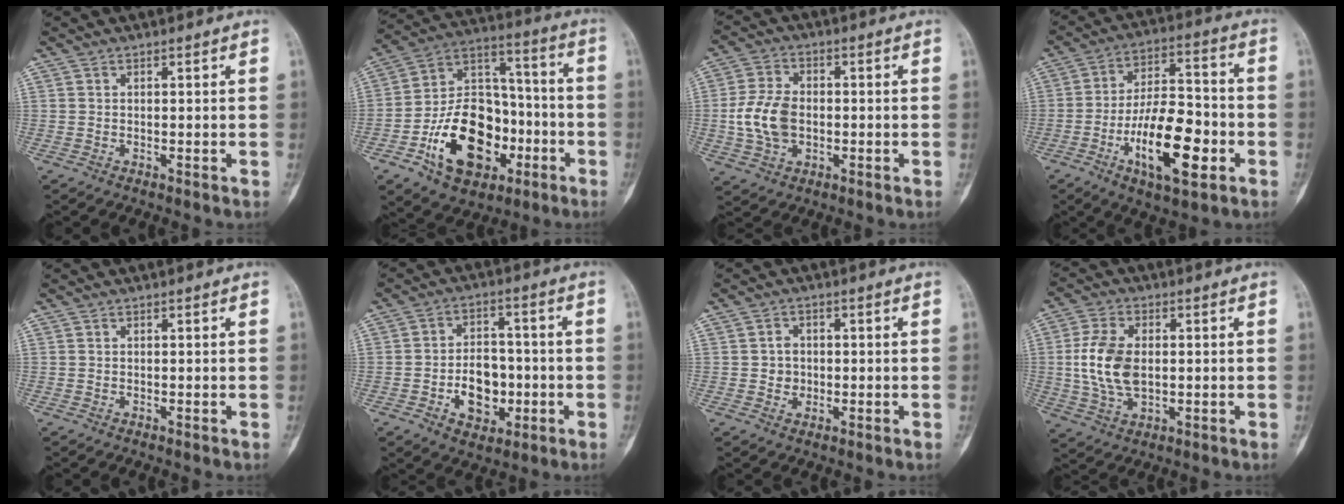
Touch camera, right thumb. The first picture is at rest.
{"total": 21.3, "force": [-7.6, 14.4, 13.8], "torque": [-0.193, 0.065, -0.120]}
{"total": 9.7, "force": [-0.8, 6.6, 7.0], "torque": [-0.129, 0.009, -0.017]}
{"total": 17.1, "force": [-5.7, 7.1, 14.5], "torque": [-0.231, 0.029, -0.091]}
{"total": 0.0}
{"total": 10.2, "force": [-2.6, 7.3, 6.6], "torque": [-0.069, 0.023, -0.038]}
{"total": 3.2, "force": [-0.1, 2.9, 1.3], "torque": [-0.003, 0.006, -0.003]}
{"total": 10.8, "force": [0.3, 6.5, 8.6], "torque": [-0.175, 0.002, 0.011]}